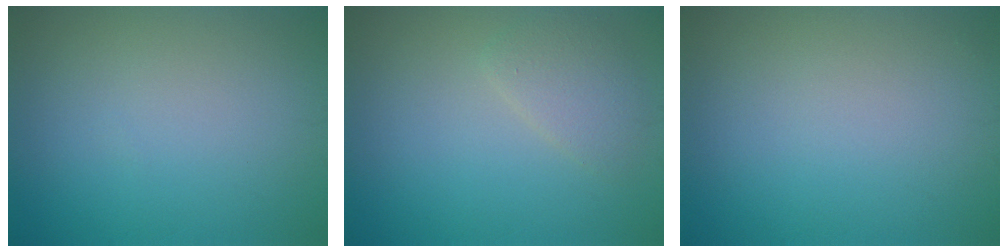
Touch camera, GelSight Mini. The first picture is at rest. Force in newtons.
{"total": 2.1, "press": 2.1, "slide": 0.1}
{"total": 0.0}